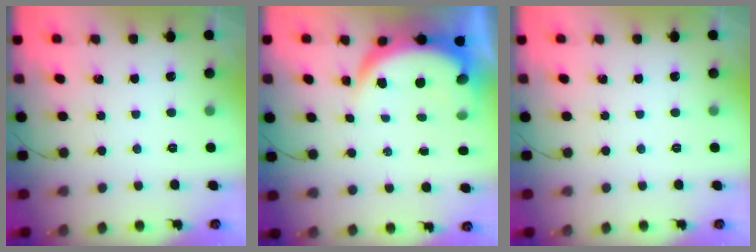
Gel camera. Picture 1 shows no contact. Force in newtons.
{"total": 6.4, "press": 6.4, "slide": 0.8}
{"total": 0.0}